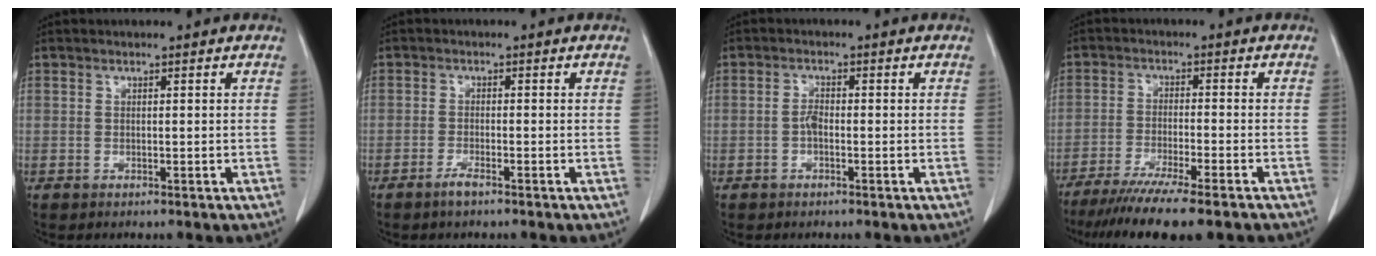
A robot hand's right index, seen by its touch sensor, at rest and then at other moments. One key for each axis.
{"total": 1.9, "fx": -1.4, "fy": 0.2, "fz": 1.2, "tx": -0.031, "ty": -0.001, "tz": -0.023}
{"total": 1.7, "fx": -0.6, "fy": 0.7, "fz": 1.5, "tx": -0.027, "ty": 0.005, "tz": -0.012}
{"total": 13.0, "fx": -10.6, "fy": 0.3, "fz": 7.5, "tx": -0.108, "ty": -0.036, "tz": -0.166}